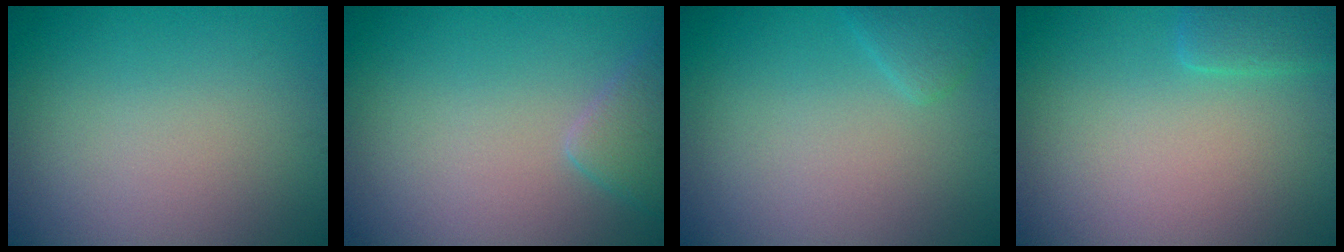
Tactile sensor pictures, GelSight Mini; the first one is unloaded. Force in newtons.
{"total": 2.3, "press": 2.2, "slide": 0.2}
{"total": 1.4, "press": 1.4, "slide": 0.1}
{"total": 1.9, "press": 1.9, "slide": 0.1}